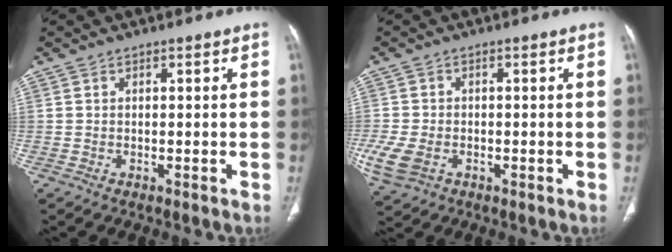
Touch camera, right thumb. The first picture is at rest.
{"total": 7.2, "force": [-2.3, 5.0, 4.7], "torque": [-0.116, -0.001, -0.037]}